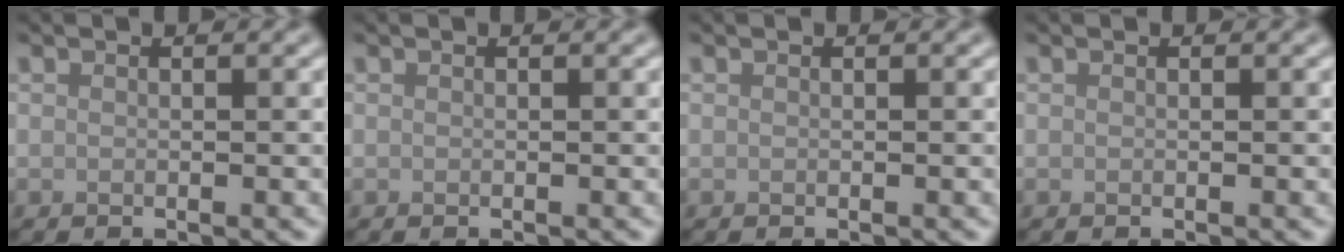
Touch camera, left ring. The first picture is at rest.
{"total": 0.0}
{"total": 0.0}
{"total": 0.0}